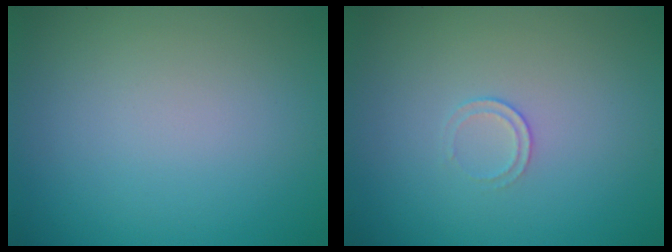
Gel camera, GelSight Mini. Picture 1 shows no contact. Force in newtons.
{"total": 0.7, "press": 0.3, "slide": 0.6}